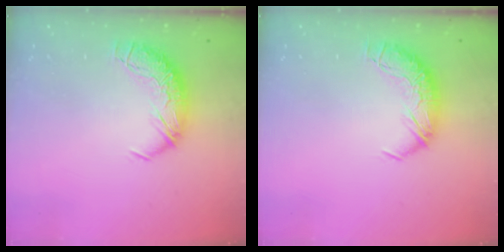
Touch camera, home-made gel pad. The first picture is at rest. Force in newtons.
{"total": 0.0}